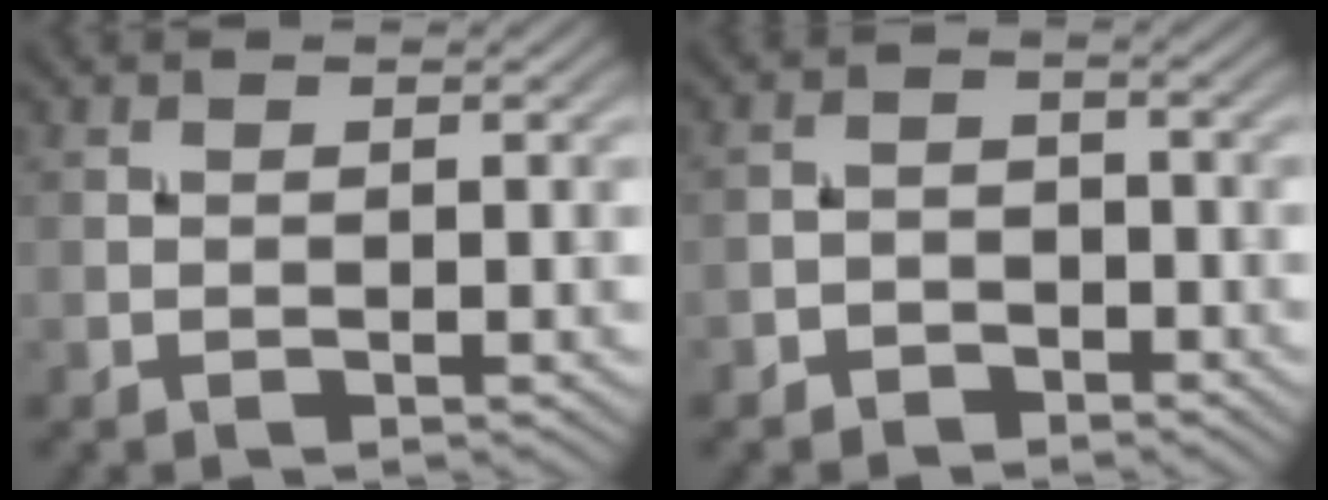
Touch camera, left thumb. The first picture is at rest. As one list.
[{"total": 2.5, "force": [-1.8, 1.7, 0.6], "torque": [-0.002, 0.005, -0.041]}]